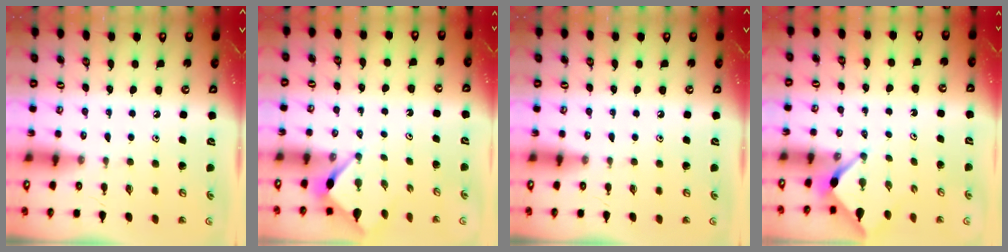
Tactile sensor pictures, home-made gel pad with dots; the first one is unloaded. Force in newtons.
{"total": 3.6, "press": 3.5, "slide": 0.3}
{"total": 0.0}
{"total": 2.6, "press": 2.6, "slide": 0.3}